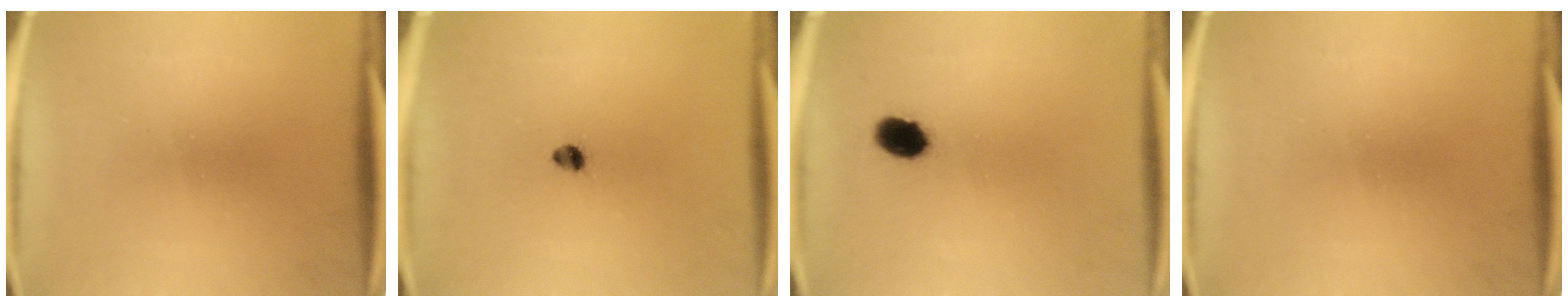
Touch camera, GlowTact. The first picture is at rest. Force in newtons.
{"total": 2.0}
{"total": 5.0}
{"total": 0.0}